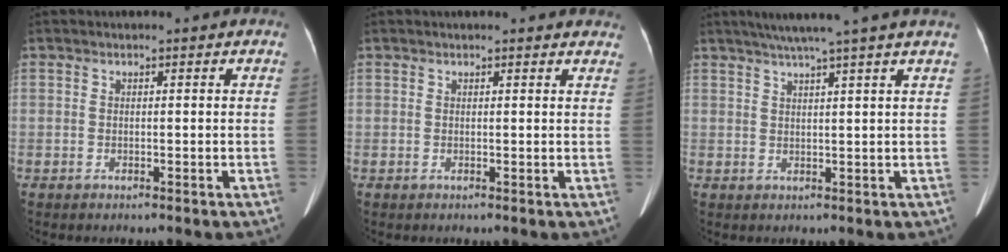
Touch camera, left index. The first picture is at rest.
{"total": 6.9, "force": [6.4, 1.7, 2.0], "torque": [-0.013, 0.008, 0.052]}
{"total": 8.4, "force": [6.6, -1.7, 5.0], "torque": [-0.072, 0.020, 0.085]}